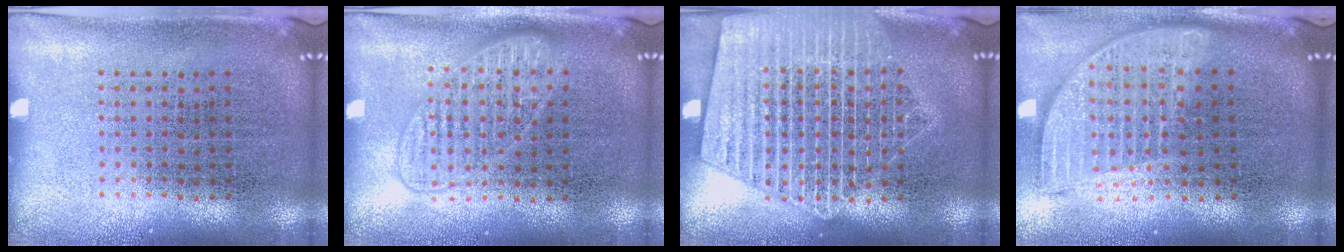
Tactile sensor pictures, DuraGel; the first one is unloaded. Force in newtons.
{"total": 1.3, "press": 1.3, "slide": 0.3}
{"total": 3.8, "press": 3.8, "slide": 0.4}
{"total": 1.8, "press": 1.5, "slide": 1.0}